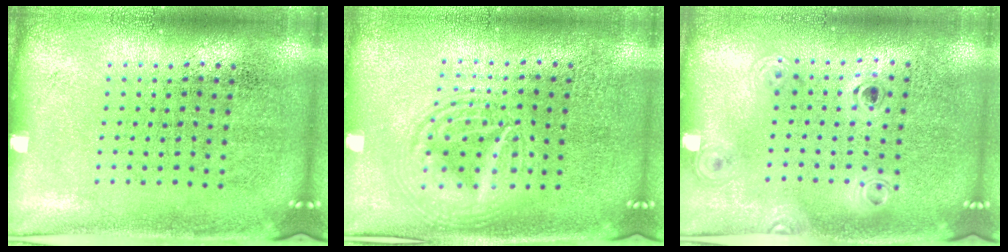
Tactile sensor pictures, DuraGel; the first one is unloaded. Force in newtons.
{"total": 2.9, "press": 2.8, "slide": 0.3}
{"total": 1.2, "press": 1.0, "slide": 0.7}